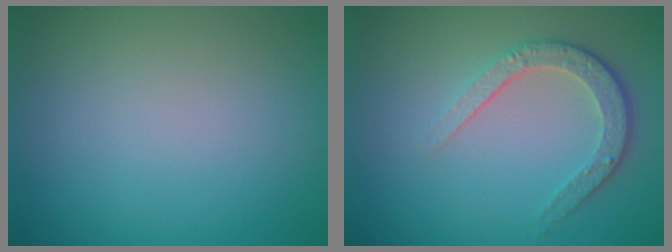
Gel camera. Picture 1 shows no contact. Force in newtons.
{"total": 3.6, "press": 2.8, "slide": 2.2}